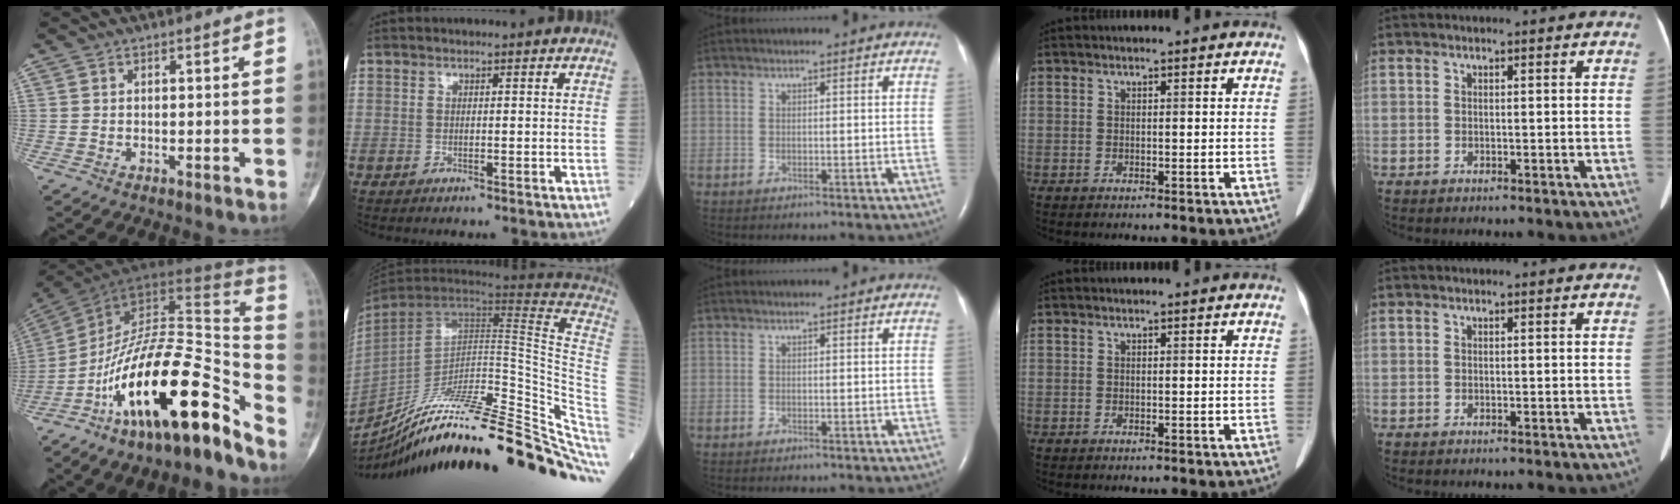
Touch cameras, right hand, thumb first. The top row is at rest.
{"thumb": {"total": 24.8, "force": [-16.1, 7.1, 17.5], "torque": [-0.242, 0.113, -0.268]}, "index": {"total": 36.8, "force": [-28.2, 4.2, 23.2], "torque": [-0.252, -0.038, -0.406]}}